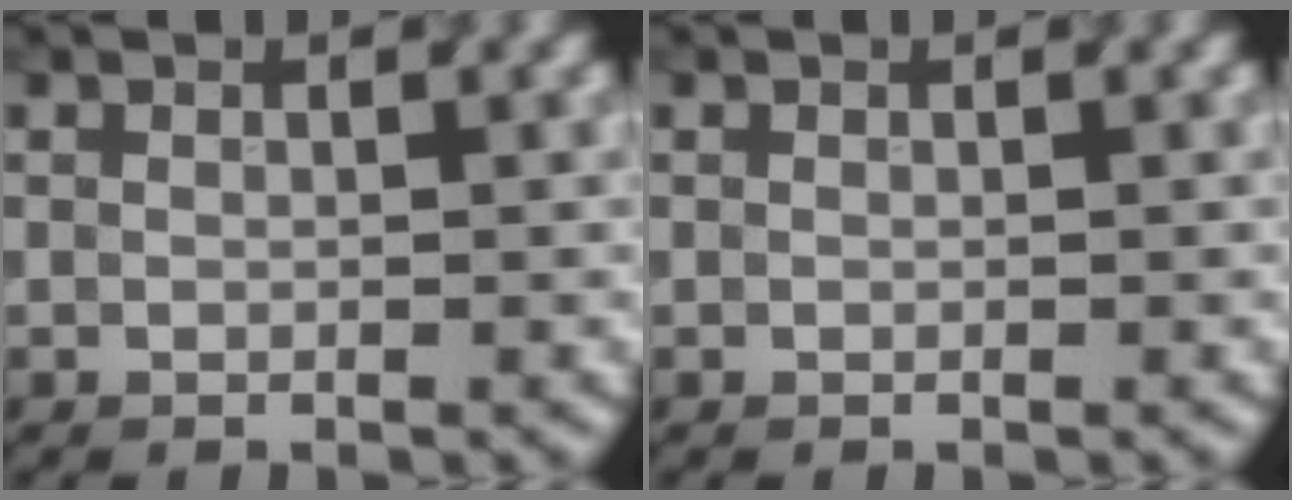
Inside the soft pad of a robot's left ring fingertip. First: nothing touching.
{"total": 0.0}